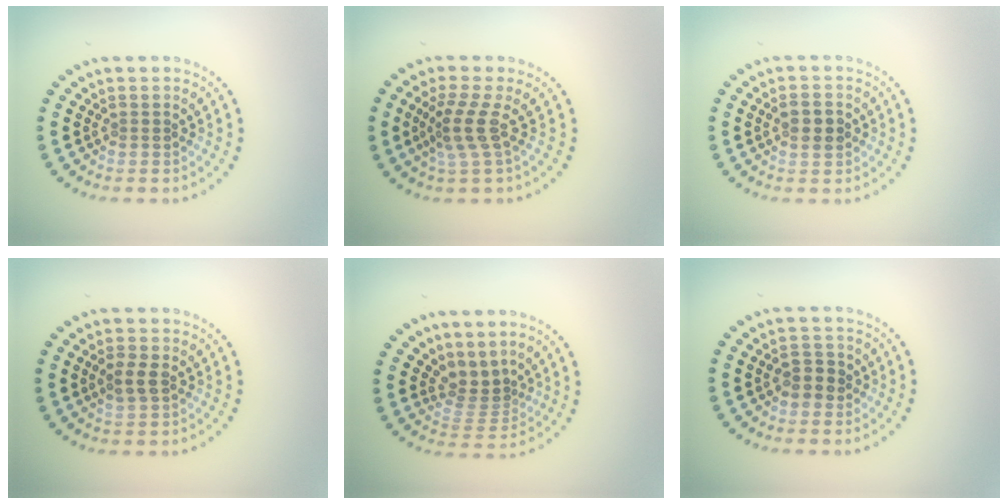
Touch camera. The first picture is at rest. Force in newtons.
{"total": 2.9, "press": 2.3, "slide": 1.8}
{"total": 2.1, "press": 2.1, "slide": 0.1}
{"total": 2.1, "press": 2.1, "slide": 0.2}
{"total": 2.8, "press": 1.8, "slide": 2.2}
{"total": 2.3, "press": 2.3, "slide": 0.4}